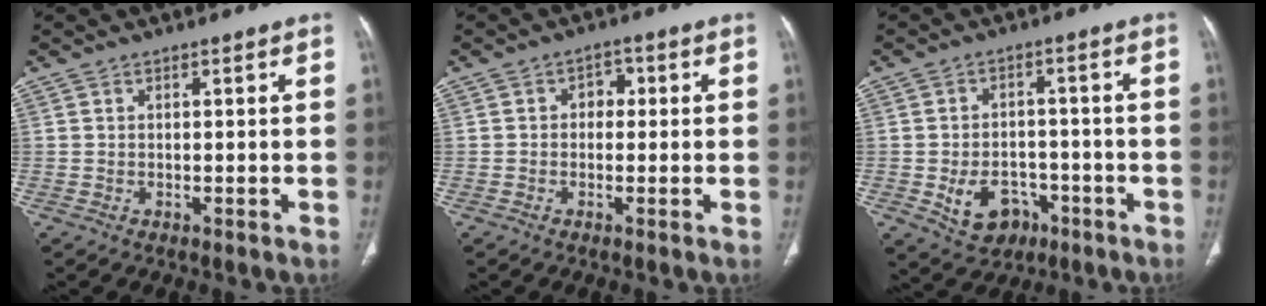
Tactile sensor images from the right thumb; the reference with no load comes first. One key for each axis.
{"total": 2.8, "fx": 0.1, "fy": 2.2, "fz": 1.7, "tx": -0.007, "ty": 0.011, "tz": -0.007}
{"total": 8.7, "fx": -3.4, "fy": 6.6, "fz": 4.6, "tx": -0.054, "ty": 0.027, "tz": -0.040}